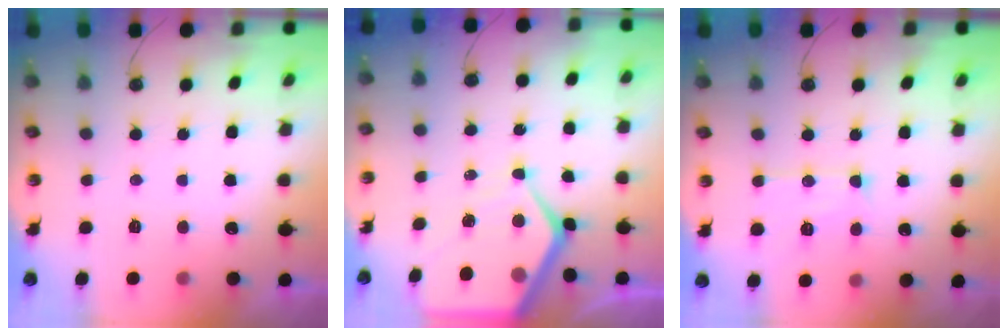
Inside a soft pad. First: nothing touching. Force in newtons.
{"total": 12.1, "press": 12.1, "slide": 0.9}
{"total": 11.1, "press": 11.1, "slide": 0.8}